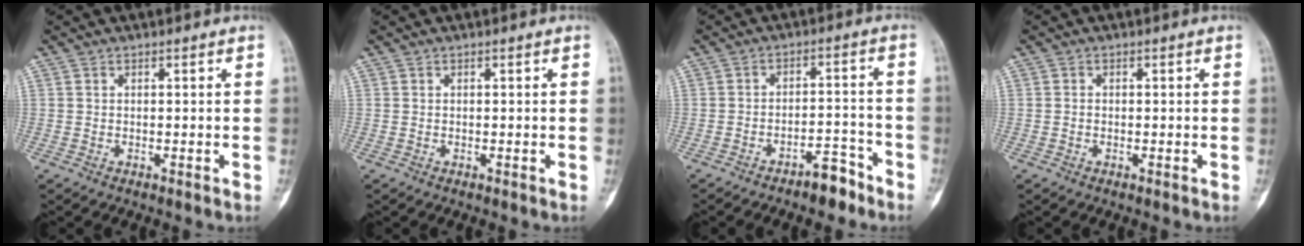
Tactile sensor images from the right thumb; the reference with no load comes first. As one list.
[{"total": 0.0}, {"total": 5.8, "force": [-4.3, 2.3, 3.2], "torque": [-0.040, 0.043, -0.063]}, {"total": 0.6, "force": [-0.1, 0.5, 0.3], "torque": [-0.004, 0.002, -0.004]}]